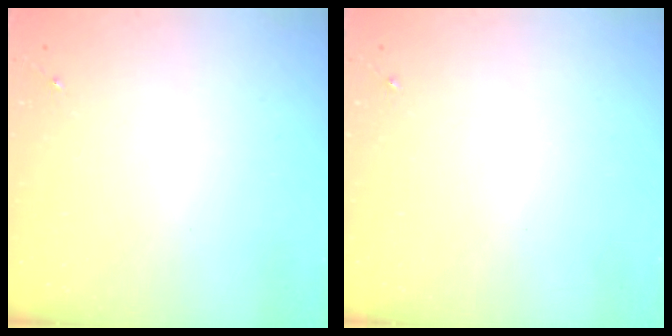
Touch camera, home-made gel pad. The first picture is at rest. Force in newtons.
{"total": 0.0}